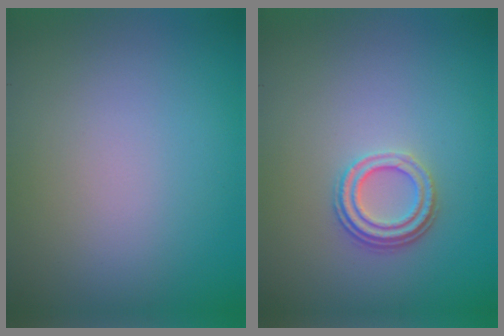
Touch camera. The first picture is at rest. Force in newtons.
{"total": 2.4, "press": 2.0, "slide": 1.3}